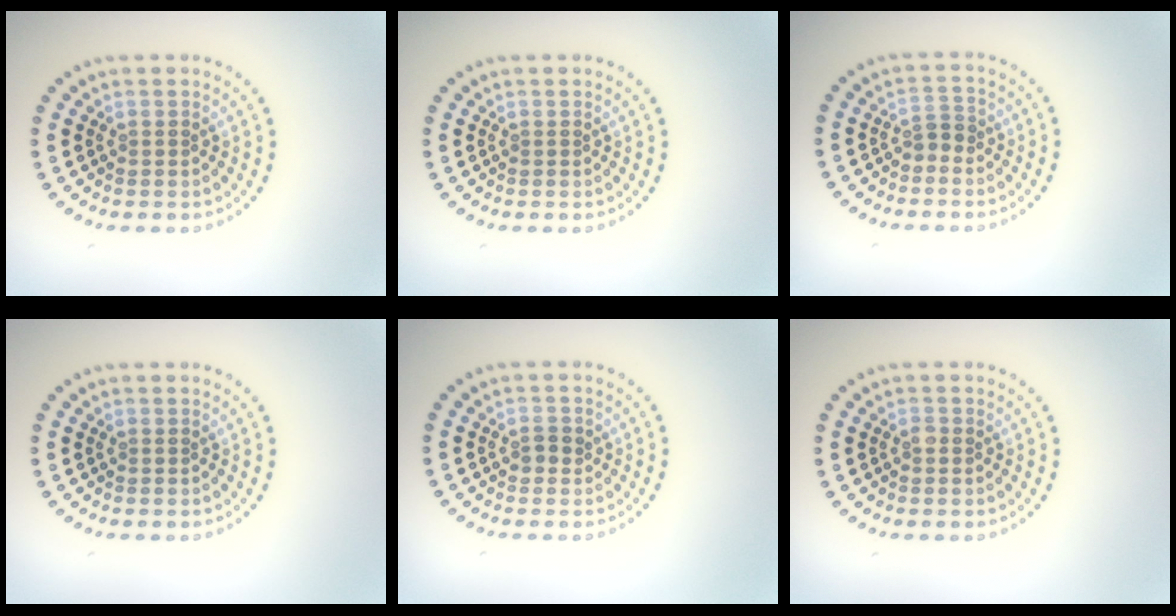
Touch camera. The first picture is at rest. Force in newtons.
{"total": 0.0}
{"total": 1.2, "press": 1.0, "slide": 0.6}
{"total": 0.0}
{"total": 1.3, "press": 1.2, "slide": 0.4}
{"total": 0.6, "press": 0.5, "slide": 0.3}